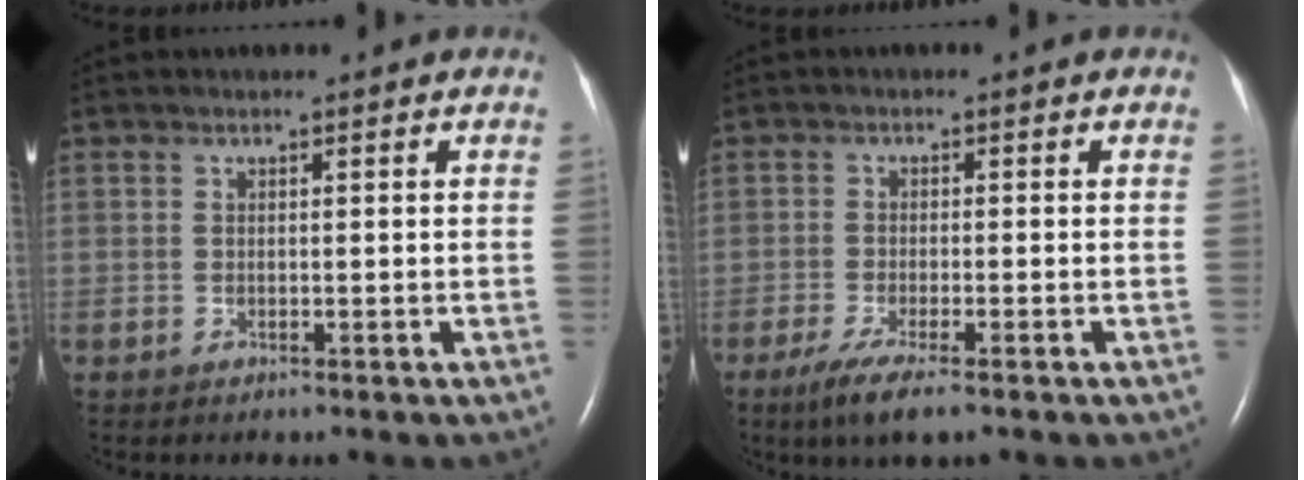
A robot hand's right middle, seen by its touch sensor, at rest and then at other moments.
{"total": 5.4, "force": [-3.5, 0.7, 4.1], "torque": [-0.082, -0.016, -0.059]}